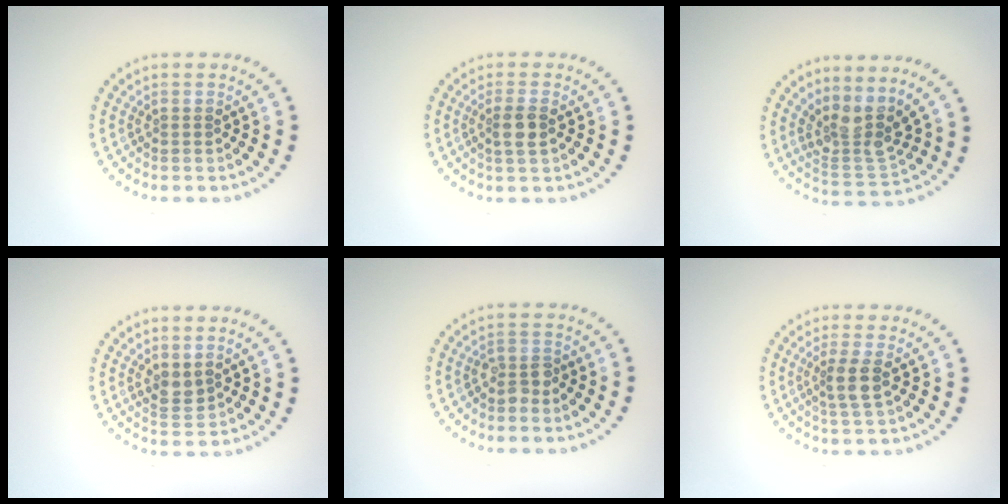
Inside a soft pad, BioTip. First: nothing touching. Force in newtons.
{"total": 2.0, "press": 1.8, "slide": 0.9}
{"total": 3.5, "press": 2.7, "slide": 2.2}
{"total": 1.7, "press": 1.6, "slide": 0.7}
{"total": 1.8, "press": 1.6, "slide": 0.8}
{"total": 2.3, "press": 2.1, "slide": 1.1}